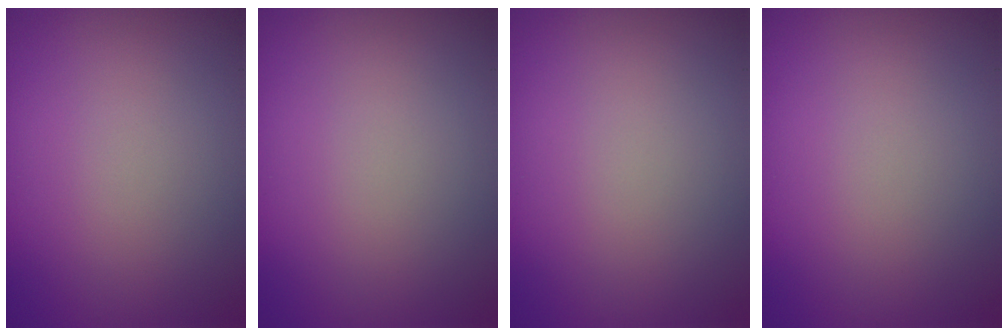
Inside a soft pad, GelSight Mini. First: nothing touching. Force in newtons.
{"total": 0.0}
{"total": 0.0}
{"total": 0.0}